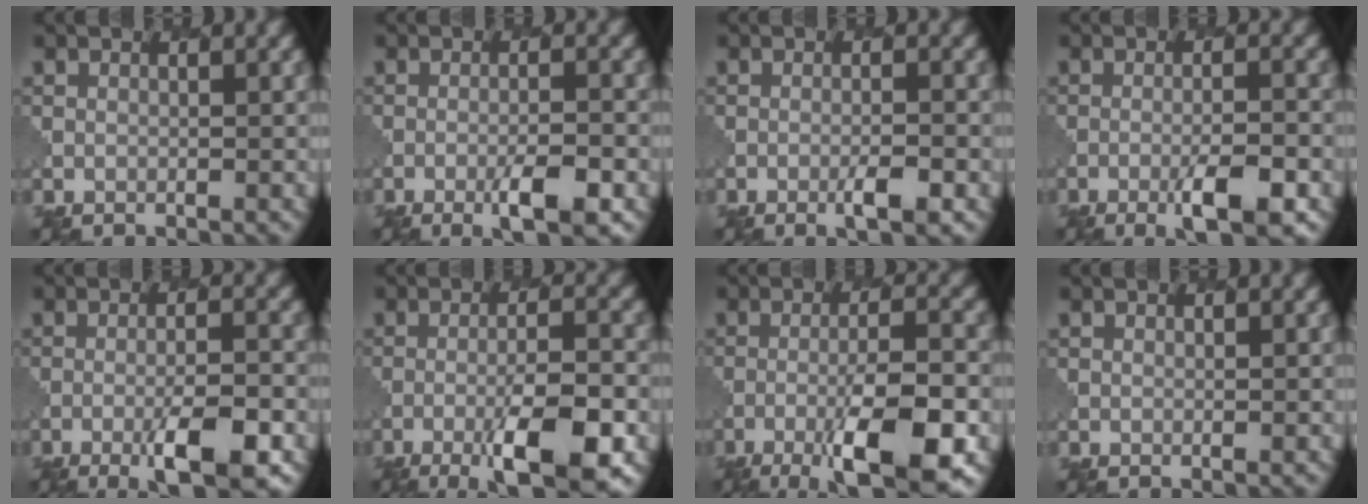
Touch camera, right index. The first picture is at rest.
{"total": 3.7, "force": [-1.6, 0.7, 3.2], "torque": [-0.060, -0.001, -0.026]}
{"total": 2.2, "force": [-1.0, 0.3, 2.0], "torque": [-0.036, 0.001, -0.017]}
{"total": 4.3, "force": [-1.9, 0.8, 3.7], "torque": [-0.067, -0.002, -0.030]}
{"total": 5.5, "force": [-2.6, 1.2, 4.7], "torque": [-0.083, 0.000, -0.040]}
{"total": 7.9, "force": [-3.9, 1.8, 6.6], "torque": [-0.109, -0.002, -0.059]}
{"total": 8.9, "force": [-4.4, 2.2, 7.5], "torque": [-0.123, -0.002, -0.072]}
{"total": 0.0}